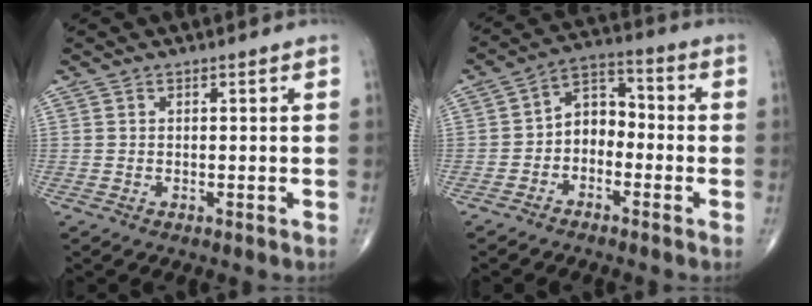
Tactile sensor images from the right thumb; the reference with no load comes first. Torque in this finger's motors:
{"motor_torque": [-0.22, 0.42, 0.39, 0.12, 0.12]}